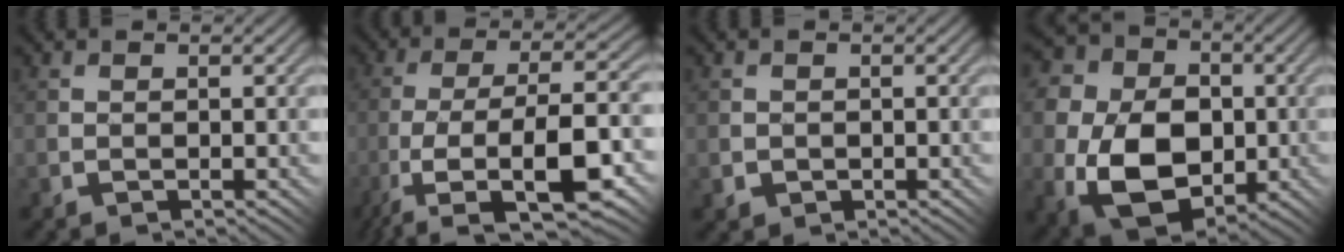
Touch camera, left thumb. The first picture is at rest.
{"total": 12.1, "force": [-5.8, 3.3, 10.1], "torque": [-0.188, -0.001, -0.100]}
{"total": 1.2, "force": [-0.2, 1.1, 0.2], "torque": [-0.005, -0.004, -0.002]}
{"total": 15.3, "force": [-3.1, 11.7, 9.4], "torque": [-0.192, -0.027, -0.064]}